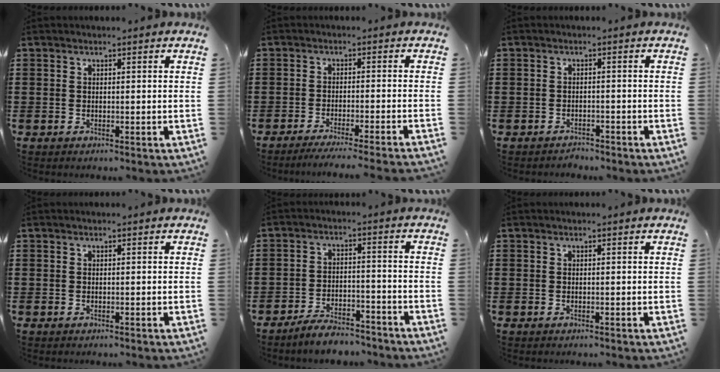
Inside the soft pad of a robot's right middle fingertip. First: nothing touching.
{"total": 3.0, "force": [-2.6, -0.5, 1.2], "torque": [-0.022, -0.003, -0.053]}
{"total": 1.6, "force": [-1.6, 0.3, -0.3], "torque": [-0.001, 0.002, -0.037]}
{"total": 0.0}
{"total": 5.0, "force": [-4.8, 0.7, 1.3], "torque": [-0.028, 0.004, -0.096]}
{"total": 0.0}